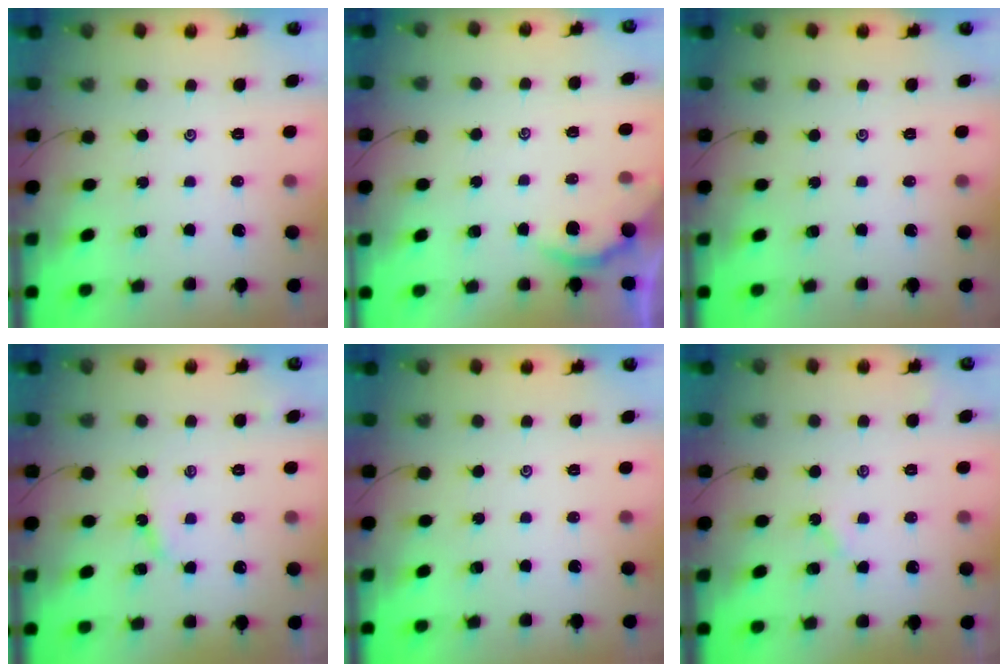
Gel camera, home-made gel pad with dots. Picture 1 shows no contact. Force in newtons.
{"total": 2.1, "press": 2.0, "slide": 0.4}
{"total": 0.0}
{"total": 4.0, "press": 4.0, "slide": 0.2}
{"total": 0.0}
{"total": 2.2, "press": 2.2, "slide": 0.4}